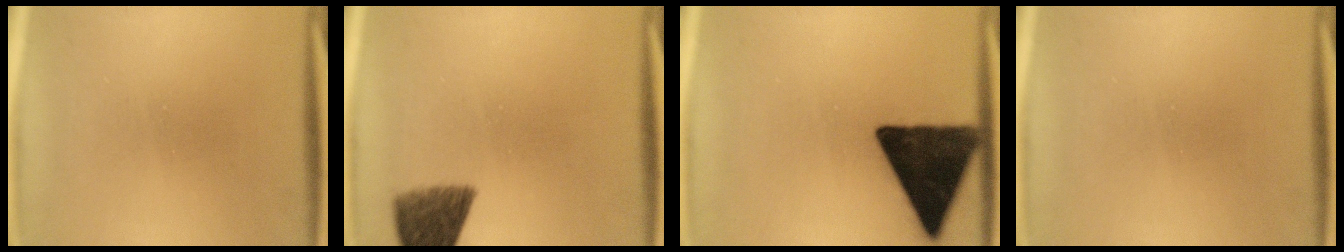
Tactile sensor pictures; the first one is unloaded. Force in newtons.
{"total": 7.4}
{"total": 14.9}
{"total": 0.0}